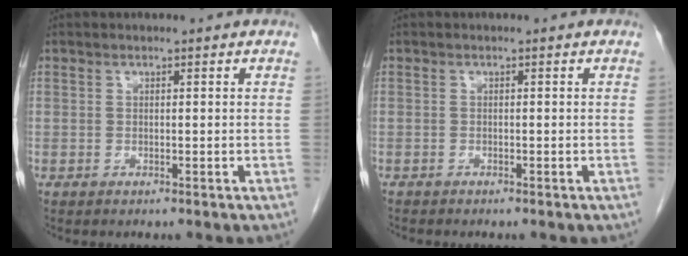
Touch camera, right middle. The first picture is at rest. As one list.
[{"total": 0.6, "force": [-0.6, 0.2, 0.0], "torque": [-0.003, -0.001, -0.012]}]